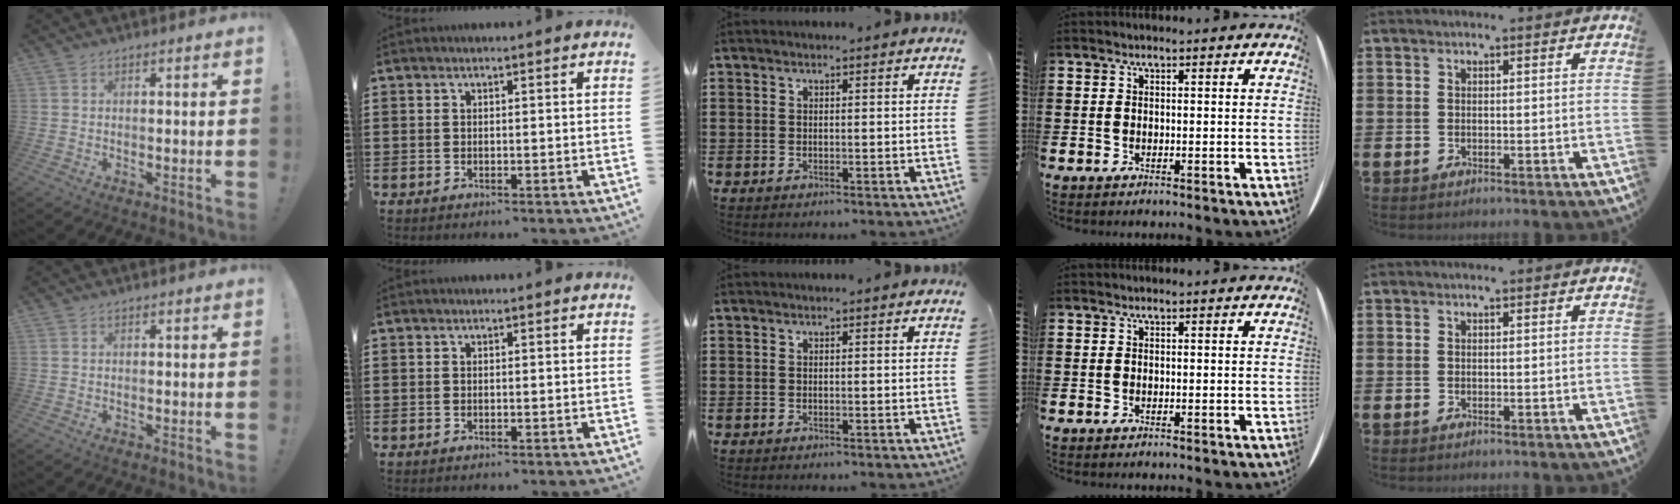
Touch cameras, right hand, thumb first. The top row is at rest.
{}